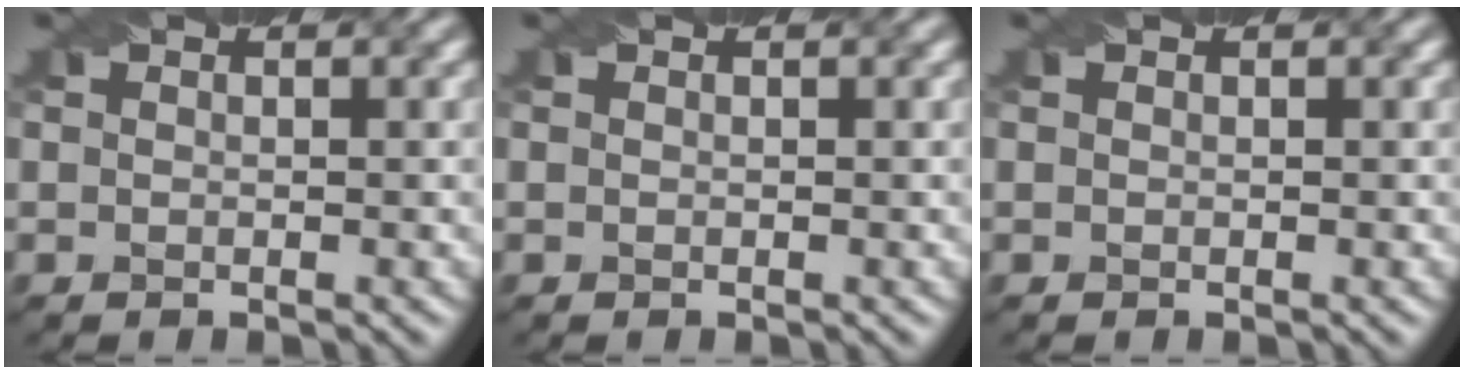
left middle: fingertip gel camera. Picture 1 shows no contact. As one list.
[{"total": 0.0}, {"total": 0.0}]